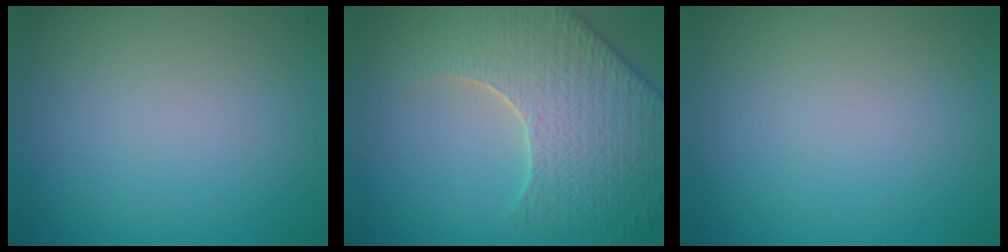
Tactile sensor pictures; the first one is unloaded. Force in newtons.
{"total": 7.5, "press": 6.2, "slide": 4.2}
{"total": 0.0}